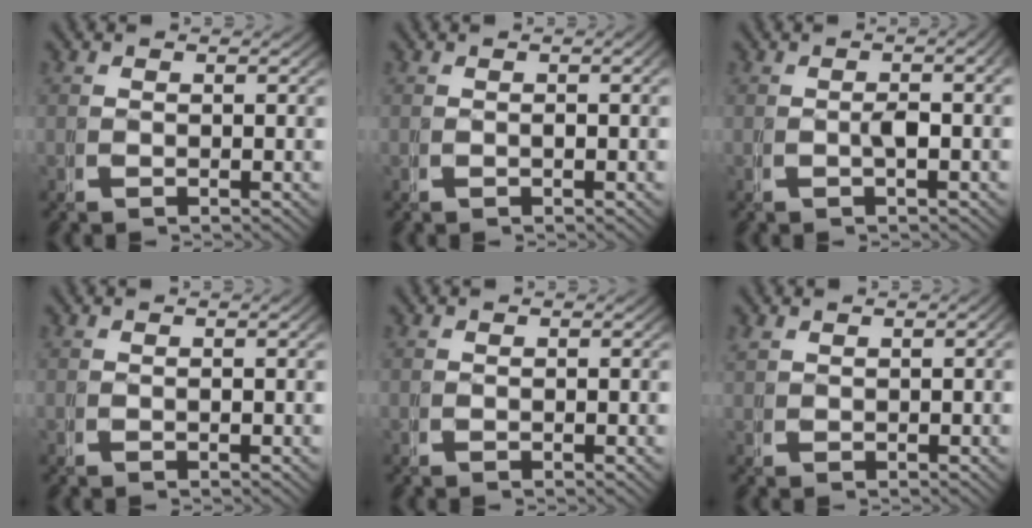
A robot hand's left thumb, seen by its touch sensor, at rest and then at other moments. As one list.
[{"total": 0.9, "force": [0.0, 0.0, 0.9], "torque": [-0.018, 0.001, 0.001]}, {"total": 2.4, "force": [-0.1, 0.3, 2.4], "torque": [-0.042, 0.007, -0.001]}, {"total": 0.6, "force": [0.0, -0.1, 0.6], "torque": [-0.016, -0.002, 0.003]}, {"total": 0.0}, {"total": 1.0, "force": [0.7, 0.2, 0.6], "torque": [-0.010, 0.004, 0.020]}]